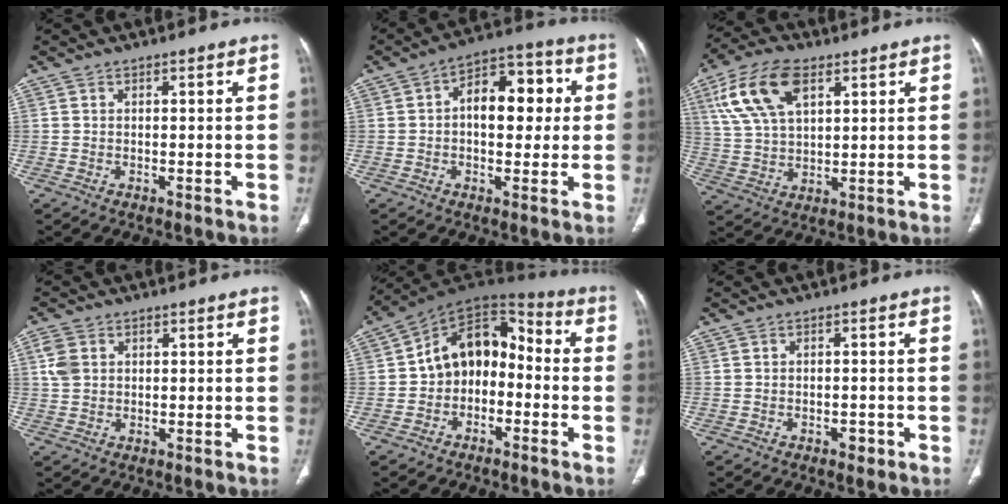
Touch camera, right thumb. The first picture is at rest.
{"total": 12.3, "force": [1.2, 7.3, 9.8], "torque": [-0.110, 0.028, 0.012]}
{"total": 14.0, "force": [6.2, 7.3, 10.3], "torque": [-0.199, -0.002, 0.119]}
{"total": 4.0, "force": [1.0, 3.1, 2.2], "torque": [-0.048, 0.003, 0.021]}
{"total": 13.2, "force": [-1.7, 9.7, 8.7], "torque": [-0.094, 0.059, -0.047]}
{"total": 2.0, "force": [-1.0, 1.3, 1.1], "torque": [-0.010, 0.005, -0.012]}